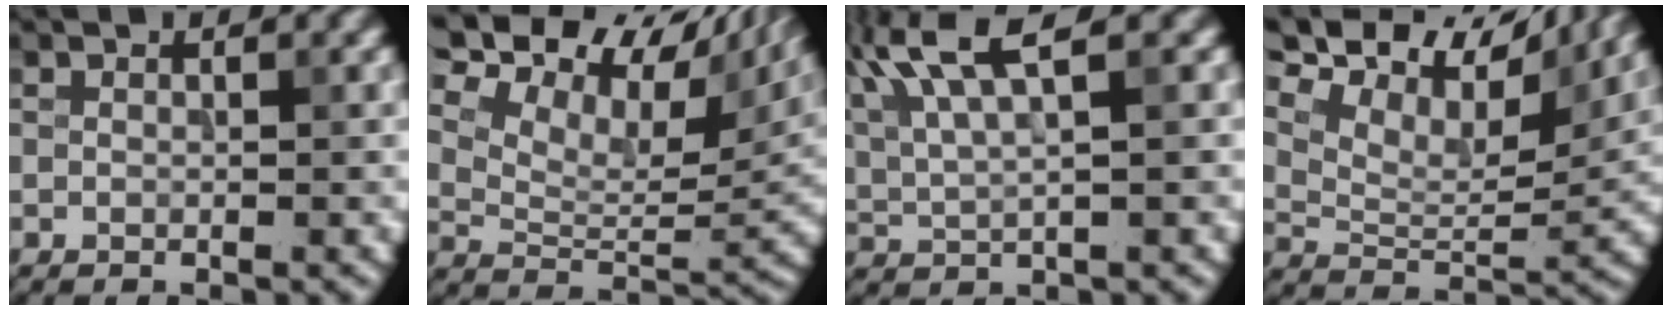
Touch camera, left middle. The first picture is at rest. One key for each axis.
{"total": 14.5, "fx": 8.7, "fy": 6.8, "fz": 9.3, "tx": -0.172, "ty": 0.042, "tz": 0.147}
{"total": 7.6, "fx": 4.1, "fy": 2.1, "fz": 6.1, "tx": -0.129, "ty": 0.020, "tz": 0.076}
{"total": 14.8, "fx": 9.7, "fy": 6.2, "fz": 9.3, "tx": -0.197, "ty": 0.049, "tz": 0.153}